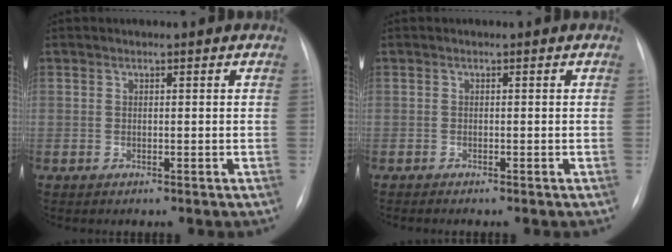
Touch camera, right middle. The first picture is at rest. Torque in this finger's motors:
{"motor_torque": [0.62, -0.72, -0.01, 0.00]}